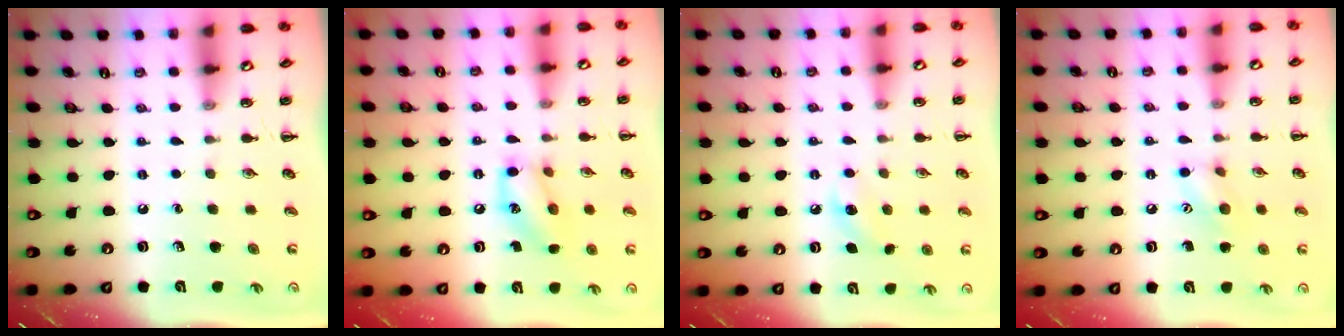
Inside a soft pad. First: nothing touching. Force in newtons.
{"total": 12.0, "press": 11.8, "slide": 2.2}
{"total": 7.7, "press": 7.4, "slide": 1.9}
{"total": 8.0, "press": 8.0, "slide": 0.5}